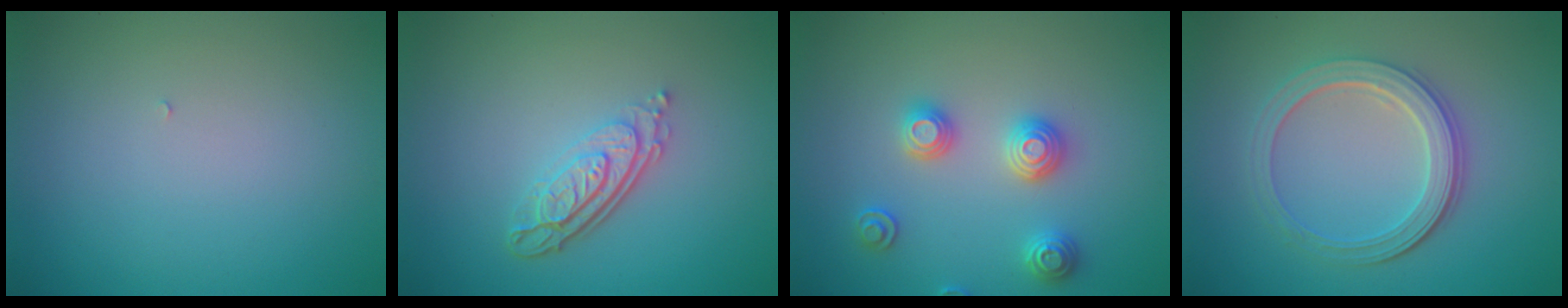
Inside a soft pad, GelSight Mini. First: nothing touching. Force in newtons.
{"total": 4.0, "press": 2.8, "slide": 2.9}
{"total": 2.9, "press": 2.9, "slide": 0.2}
{"total": 4.5, "press": 3.6, "slide": 2.7}